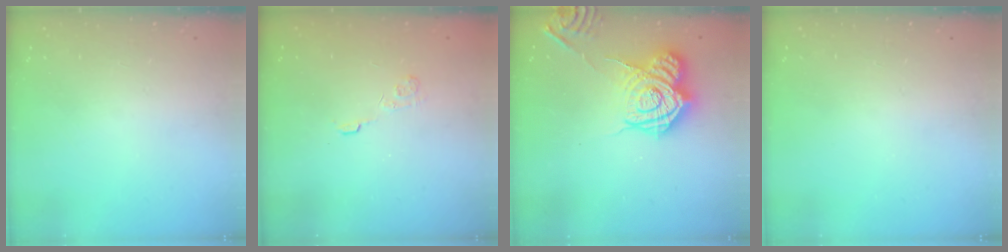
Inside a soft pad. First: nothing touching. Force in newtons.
{"total": 2.8, "press": 2.4, "slide": 1.5}
{"total": 15.4, "press": 15.4, "slide": 1.0}
{"total": 0.0}